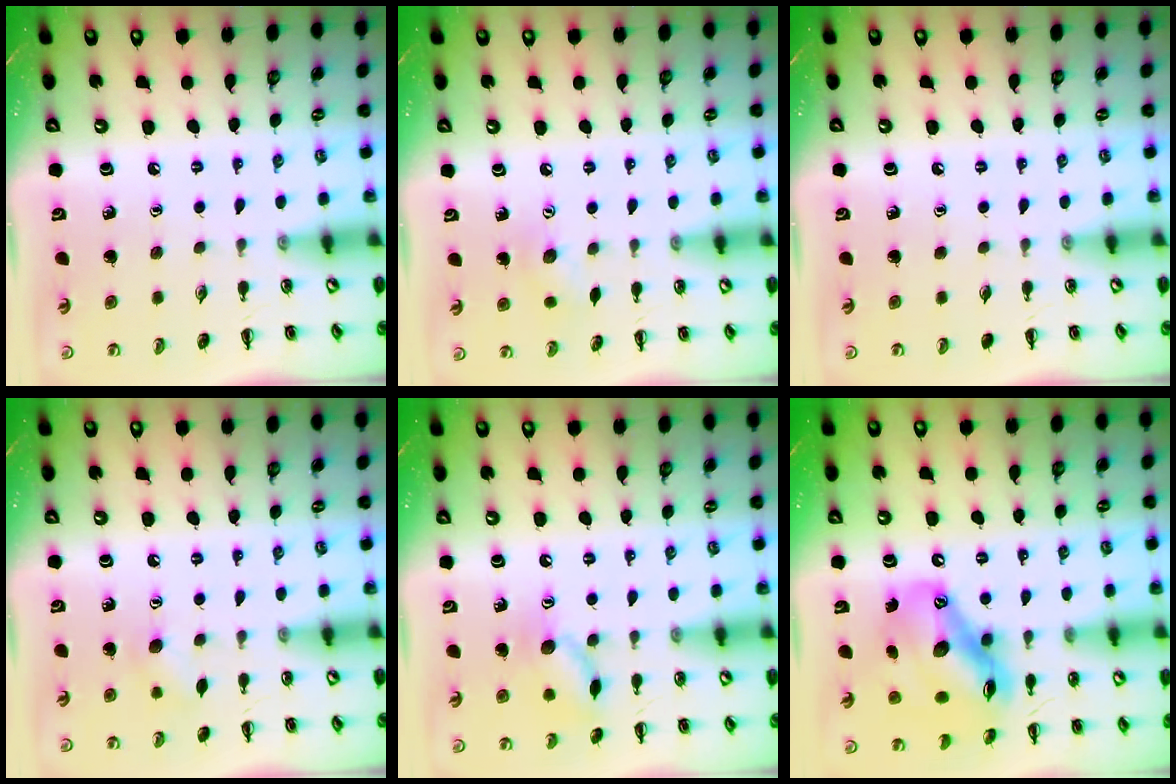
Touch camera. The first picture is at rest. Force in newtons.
{"total": 5.2, "press": 5.1, "slide": 1.1}
{"total": 0.0}
{"total": 7.6, "press": 7.4, "slide": 1.6}
{"total": 10.5, "press": 10.5, "slide": 0.6}
{"total": 16.2, "press": 15.7, "slide": 4.0}